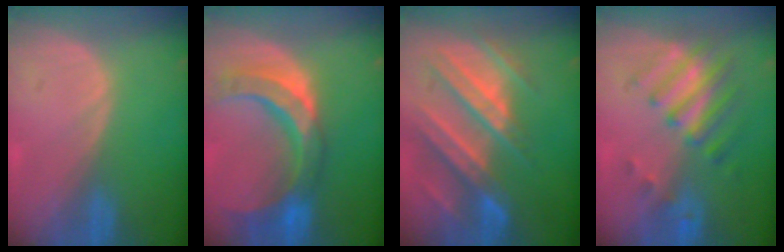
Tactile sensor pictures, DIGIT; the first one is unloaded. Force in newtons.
{"total": 11.2, "press": 9.6, "slide": 5.9}
{"total": 11.2, "press": 9.9, "slide": 5.2}
{"total": 7.9, "press": 6.9, "slide": 3.9}